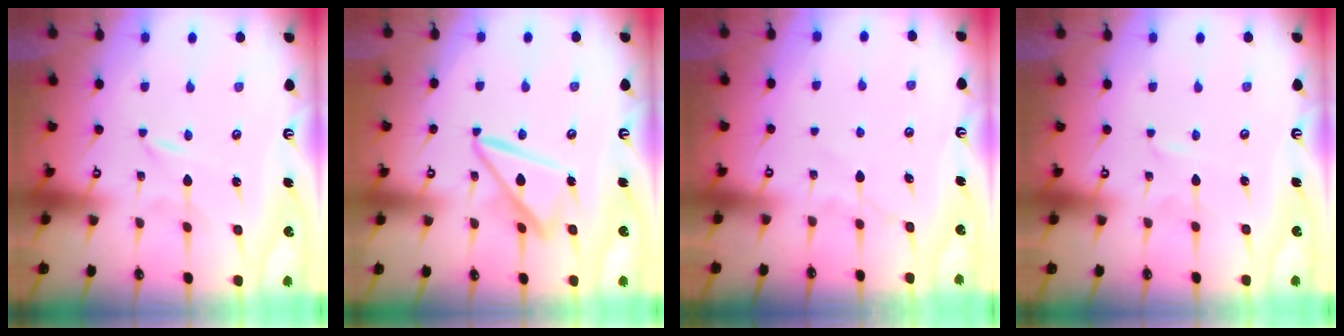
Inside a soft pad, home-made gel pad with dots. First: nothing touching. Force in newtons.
{"total": 14.0, "press": 13.9, "slide": 1.3}
{"total": 6.2, "press": 6.2, "slide": 0.8}
{"total": 1.1, "press": 1.1, "slide": 0.1}